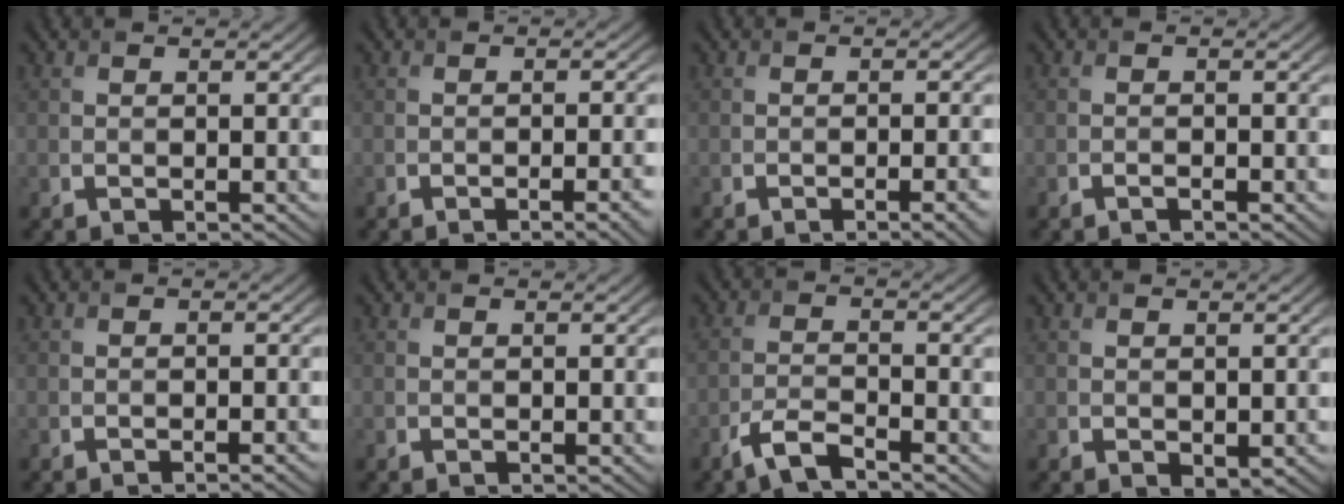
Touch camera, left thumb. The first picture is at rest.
{"total": 3.6, "force": [-1.8, 0.9, 3.0], "torque": [-0.035, 0.005, -0.024]}
{"total": 3.2, "force": [-1.6, 0.8, 2.7], "torque": [-0.033, 0.005, -0.022]}
{"total": 0.7, "force": [-0.6, 0.1, 0.3], "torque": [-0.004, 0.001, -0.010]}
{"total": 1.3, "force": [-0.9, 0.3, 0.9], "torque": [-0.007, 0.004, -0.018]}
{"total": 0.0}
{"total": 3.9, "force": [-3.0, 0.9, 2.4], "torque": [-0.055, 0.000, -0.069]}
{"total": 1.4, "force": [-0.3, 0.9, 1.0], "torque": [-0.014, -0.007, 0.006]}